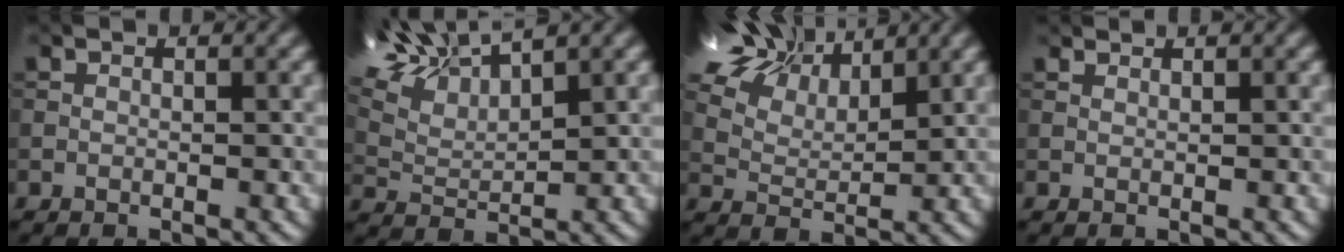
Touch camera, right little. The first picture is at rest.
{"total": 6.5, "force": [5.5, 1.0, 3.2], "torque": [-0.097, 0.011, 0.126]}
{"total": 8.7, "force": [7.3, 2.6, 3.9], "torque": [-0.122, 0.013, 0.133]}
{"total": 1.0, "force": [0.5, -0.7, -0.6], "torque": [0.001, -0.016, 0.022]}